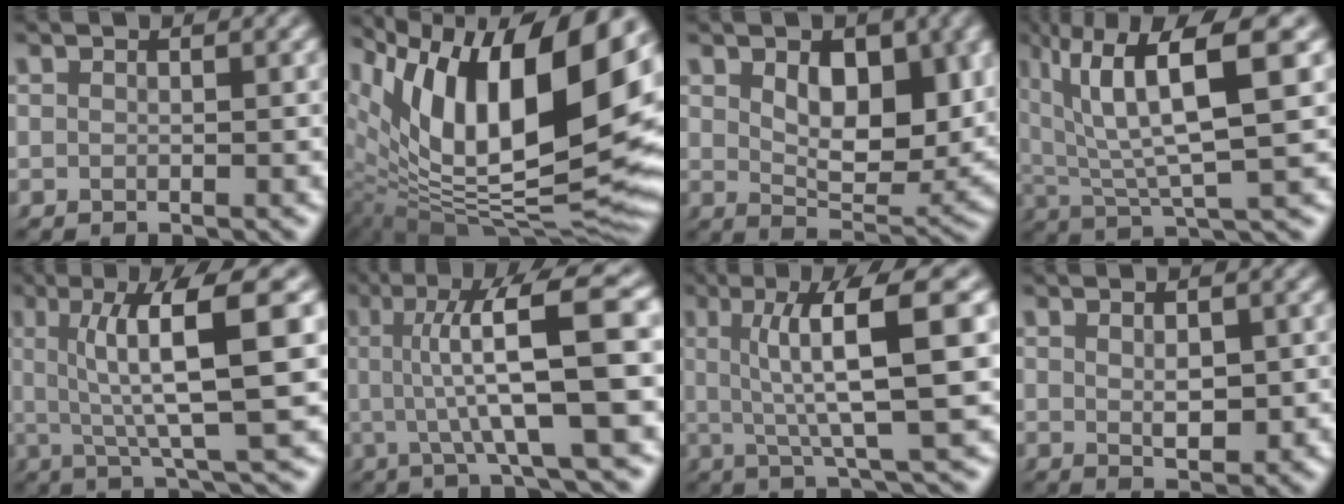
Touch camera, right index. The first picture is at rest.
{"total": 20.2, "force": [2.5, 10.3, 17.2], "torque": [-0.274, -0.021, 0.057]}
{"total": 6.5, "force": [2.4, 3.0, 5.2], "torque": [-0.073, -0.020, 0.042]}
{"total": 9.7, "force": [3.4, 4.0, 8.1], "torque": [-0.137, 0.013, 0.051]}
{"total": 8.8, "force": [2.1, 1.7, 8.4], "torque": [-0.120, 0.012, 0.030]}
{"total": 9.4, "force": [1.7, 1.2, 9.1], "torque": [-0.138, 0.021, 0.022]}
{"total": 8.0, "force": [1.9, 1.2, 7.7], "torque": [-0.108, 0.011, 0.025]}
{"total": 2.8, "force": [0.4, 1.1, 2.5], "torque": [-0.042, -0.010, 0.016]}